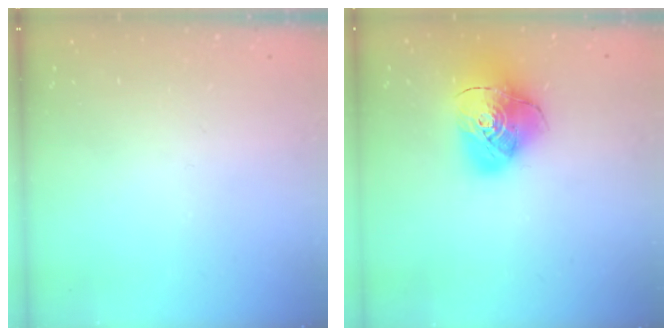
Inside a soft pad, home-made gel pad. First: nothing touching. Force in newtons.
{"total": 15.3, "press": 15.2, "slide": 1.8}